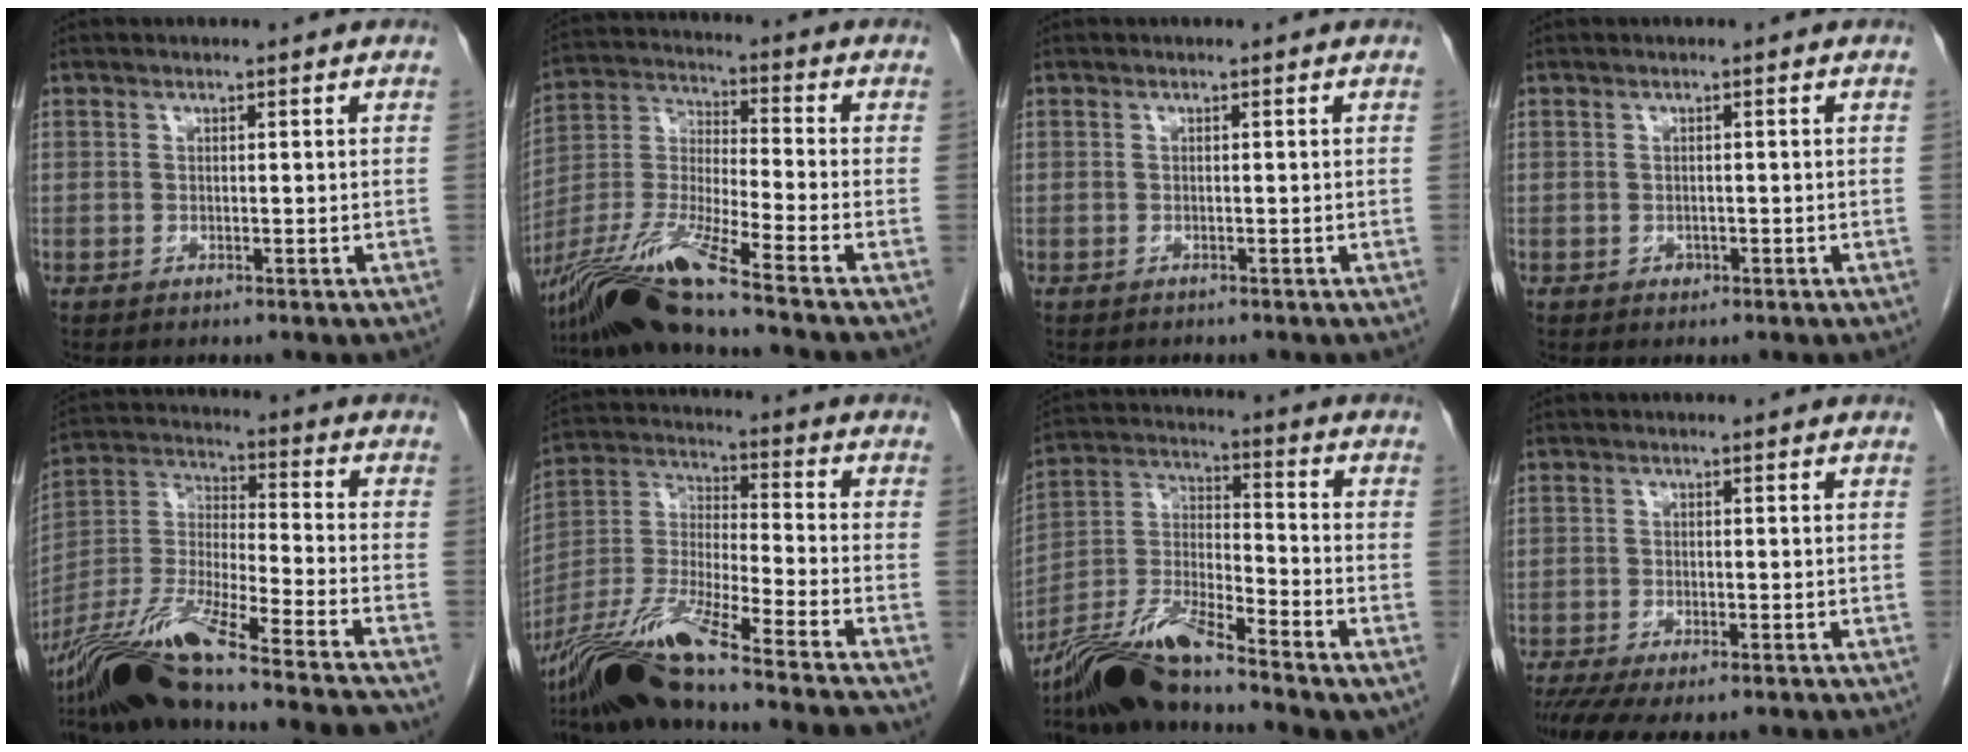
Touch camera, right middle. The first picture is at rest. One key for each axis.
{"total": 15.5, "fx": -11.9, "fy": -1.5, "fz": 9.7, "tx": -0.206, "ty": -0.020, "tz": -0.225}
{"total": 0.8, "fx": -0.7, "fy": 0.4, "fz": 0.1, "tx": -0.009, "ty": 0.001, "tz": -0.011}
{"total": 0.7, "fx": -0.4, "fy": 0.6, "fz": 0.2, "tx": -0.004, "ty": 0.002, "tz": -0.005}
{"total": 24.7, "fx": -20.1, "fy": 0.1, "fz": 14.4, "tx": -0.281, "ty": -0.034, "tz": -0.356}
{"total": 22.4, "fx": -18.0, "fy": -0.3, "fz": 13.4, "tx": -0.280, "ty": -0.031, "tz": -0.328}
{"total": 14.2, "fx": -11.9, "fy": 0.8, "fz": 7.6, "tx": -0.153, "ty": -0.002, "tz": -0.220}
{"total": 9.1, "fx": -7.0, "fy": 2.8, "fz": 5.1, "tx": -0.080, "ty": -0.010, "tz": -0.106}